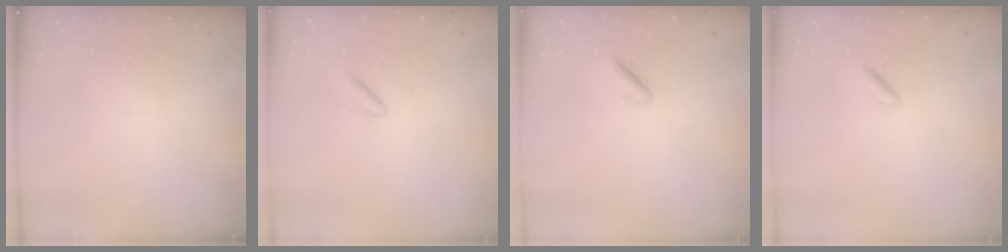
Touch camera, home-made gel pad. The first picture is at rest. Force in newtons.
{"total": 2.6, "press": 2.5, "slide": 0.9}
{"total": 1.6, "press": 1.5, "slide": 0.5}
{"total": 1.2, "press": 1.1, "slide": 0.5}